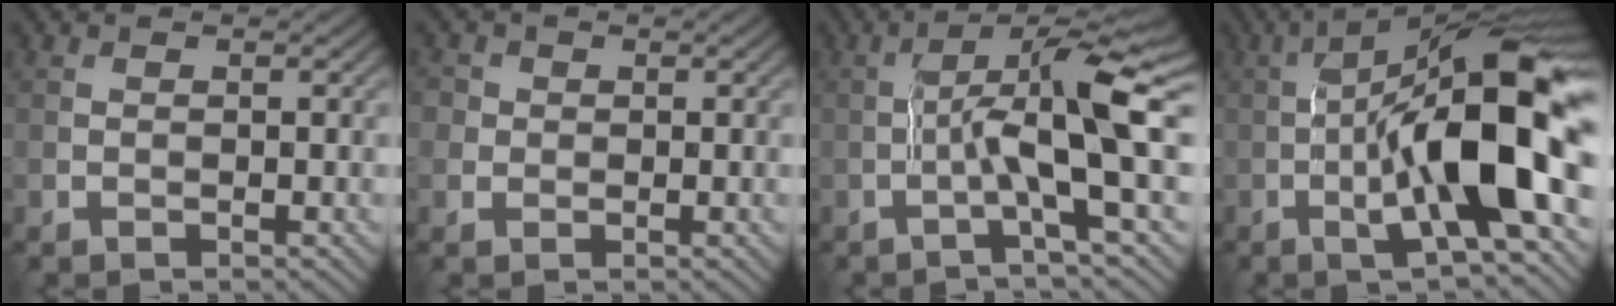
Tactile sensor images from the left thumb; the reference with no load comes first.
{"total": 2.0, "force": [0.4, 1.9, 0.6], "torque": [-0.018, 0.002, 0.002]}
{"total": 9.1, "force": [-0.9, 0.9, 9.0], "torque": [-0.153, 0.023, -0.029]}
{"total": 16.7, "force": [-2.4, 4.8, 15.8], "torque": [-0.249, 0.026, -0.051]}